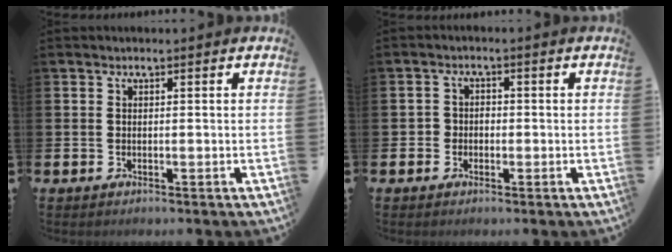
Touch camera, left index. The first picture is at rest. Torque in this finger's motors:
{"motor_torque": [-0.24, 0.12, -0.06, 0.00]}